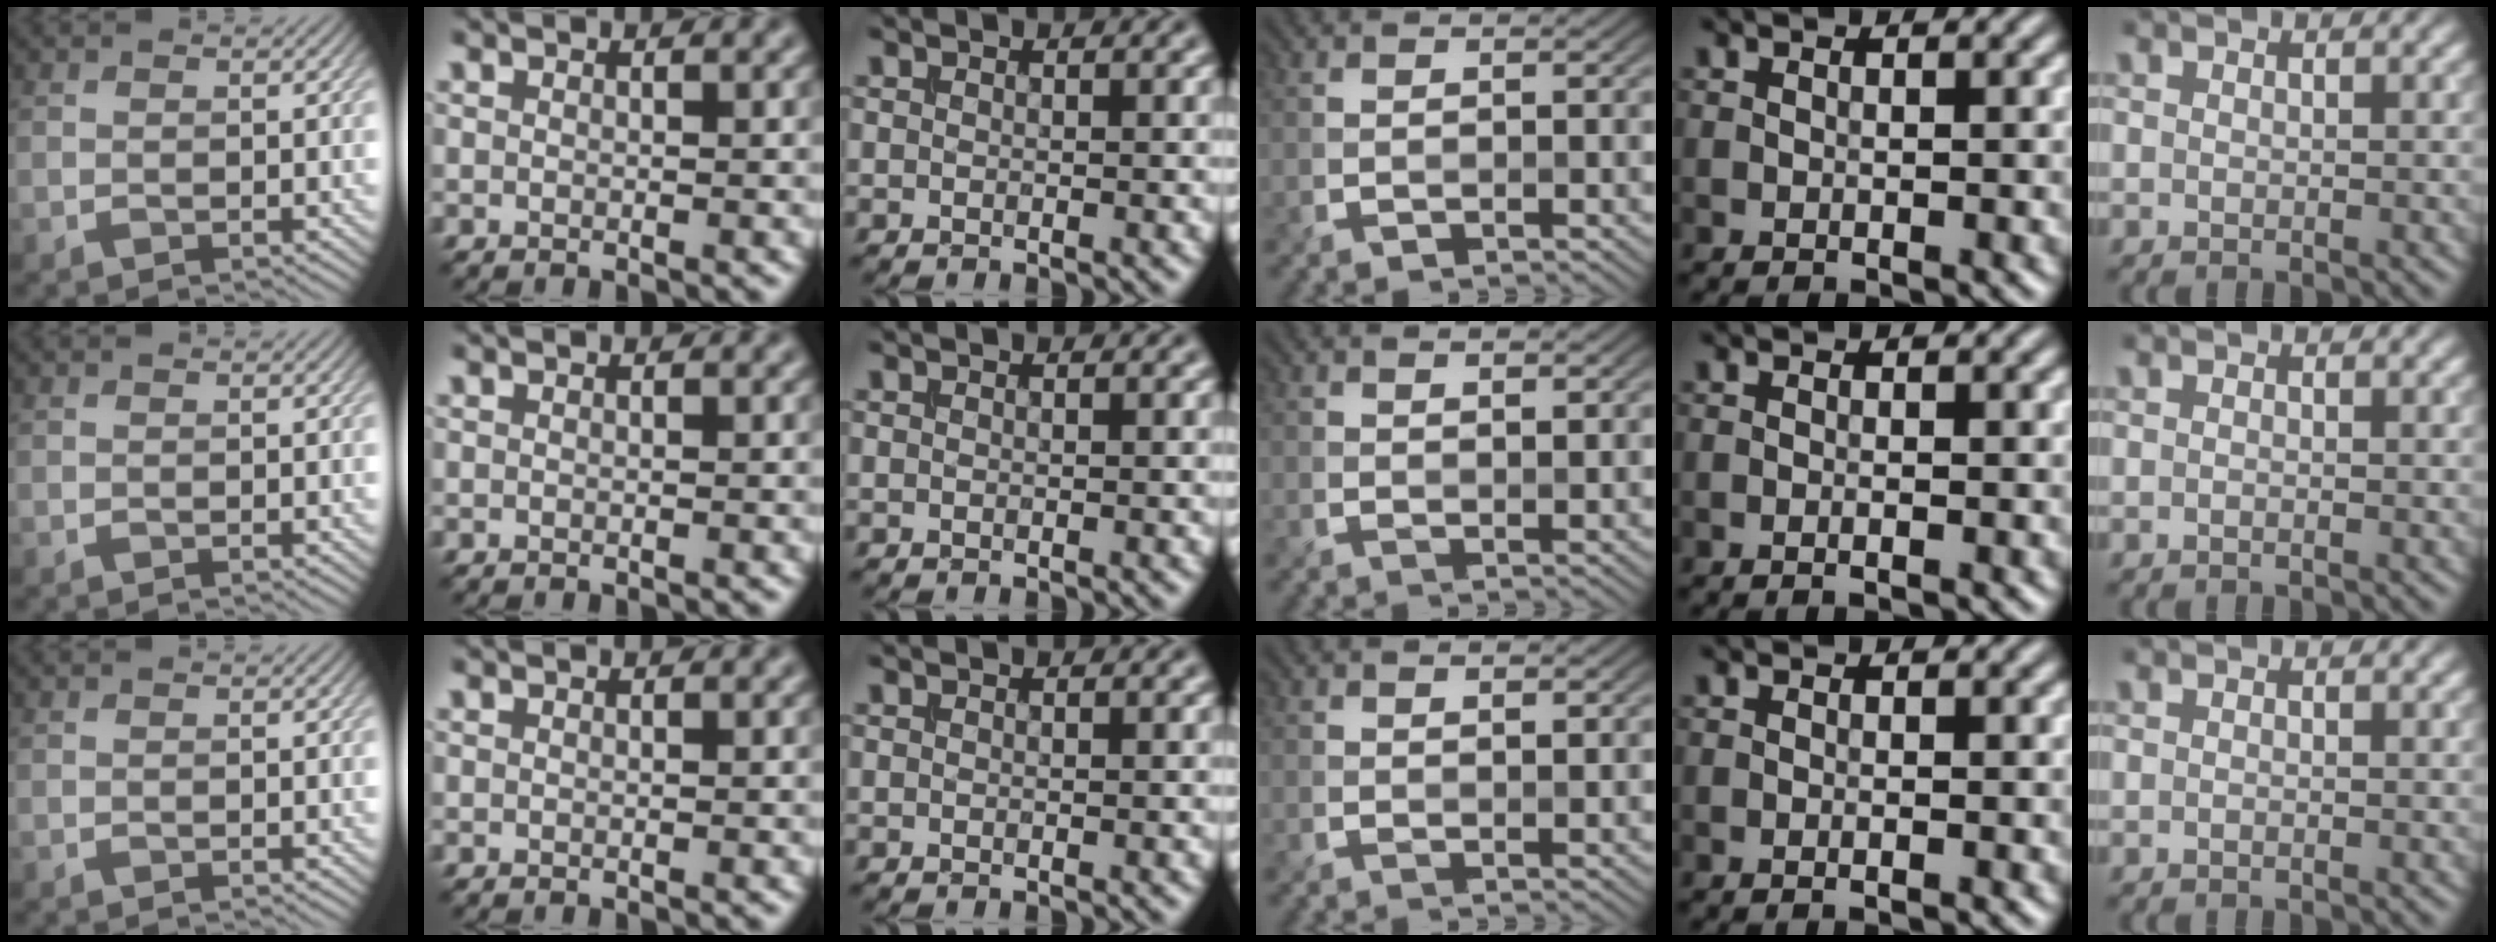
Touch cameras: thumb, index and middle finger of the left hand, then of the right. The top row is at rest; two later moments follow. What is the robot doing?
{"motion": "insert", "object": "bucket"}